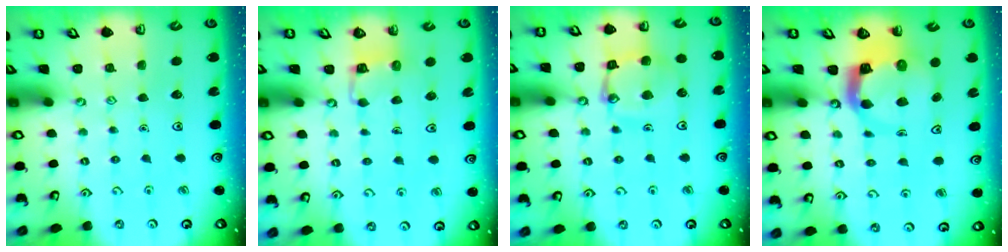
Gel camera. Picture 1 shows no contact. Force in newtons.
{"total": 3.3, "press": 3.3, "slide": 0.3}
{"total": 13.8, "press": 13.7, "slide": 1.5}
{"total": 6.8, "press": 6.7, "slide": 1.0}